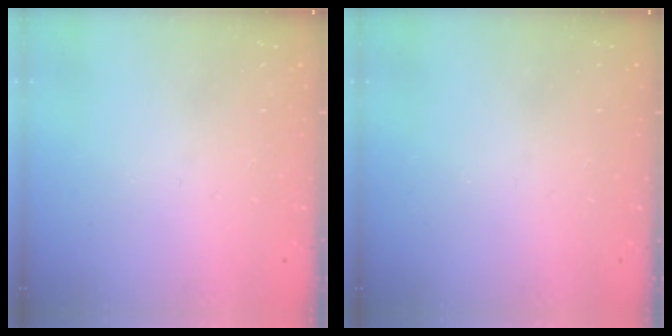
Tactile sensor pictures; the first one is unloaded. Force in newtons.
{"total": 0.0}